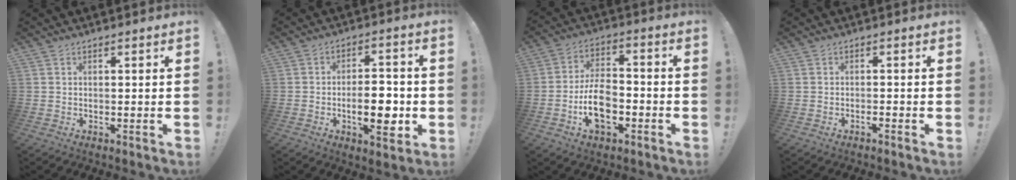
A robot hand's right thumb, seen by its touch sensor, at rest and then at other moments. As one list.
[{"total": 11.2, "force": [-2.7, 5.0, 9.6], "torque": [-0.136, 0.008, -0.048]}, {"total": 12.1, "force": [-4.0, 7.4, 8.7], "torque": [-0.155, 0.013, -0.073]}, {"total": 1.1, "force": [-1.0, -0.2, 0.5], "torque": [-0.010, -0.003, -0.019]}]